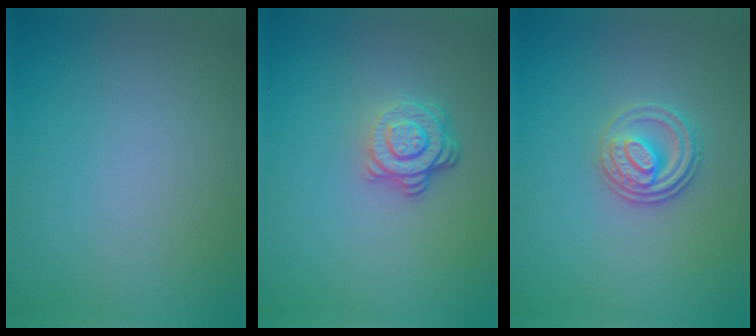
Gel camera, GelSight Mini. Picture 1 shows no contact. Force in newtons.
{"total": 3.8, "press": 2.7, "slide": 2.6}
{"total": 2.7, "press": 2.5, "slide": 0.9}